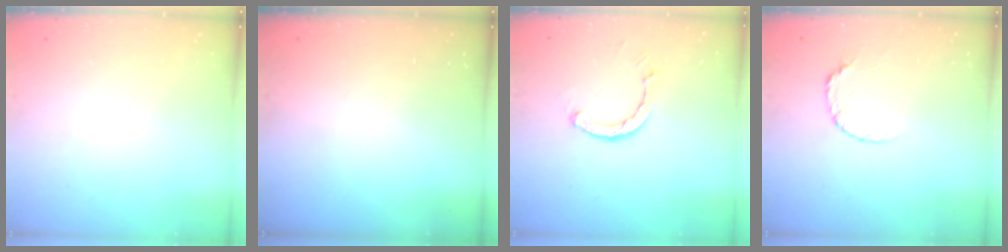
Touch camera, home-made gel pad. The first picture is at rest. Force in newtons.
{"total": 0.0}
{"total": 2.6, "press": 2.6, "slide": 0.1}
{"total": 5.3, "press": 5.2, "slide": 0.6}